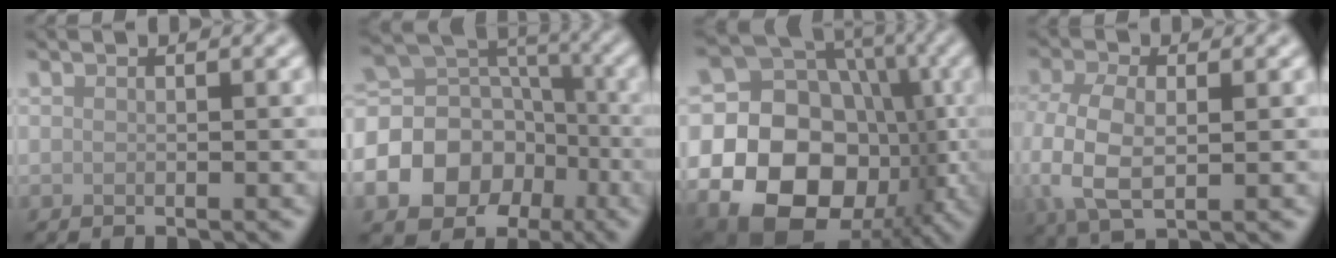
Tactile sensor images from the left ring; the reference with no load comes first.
{"total": 12.8, "force": [-4.5, 10.8, 5.2], "torque": [-0.107, -0.006, -0.088]}
{"total": 21.0, "force": [-4.8, 18.0, 9.8], "torque": [-0.171, -0.006, -0.113]}
{"total": 5.9, "force": [-0.7, 3.4, 4.8], "torque": [-0.113, -0.005, -0.014]}